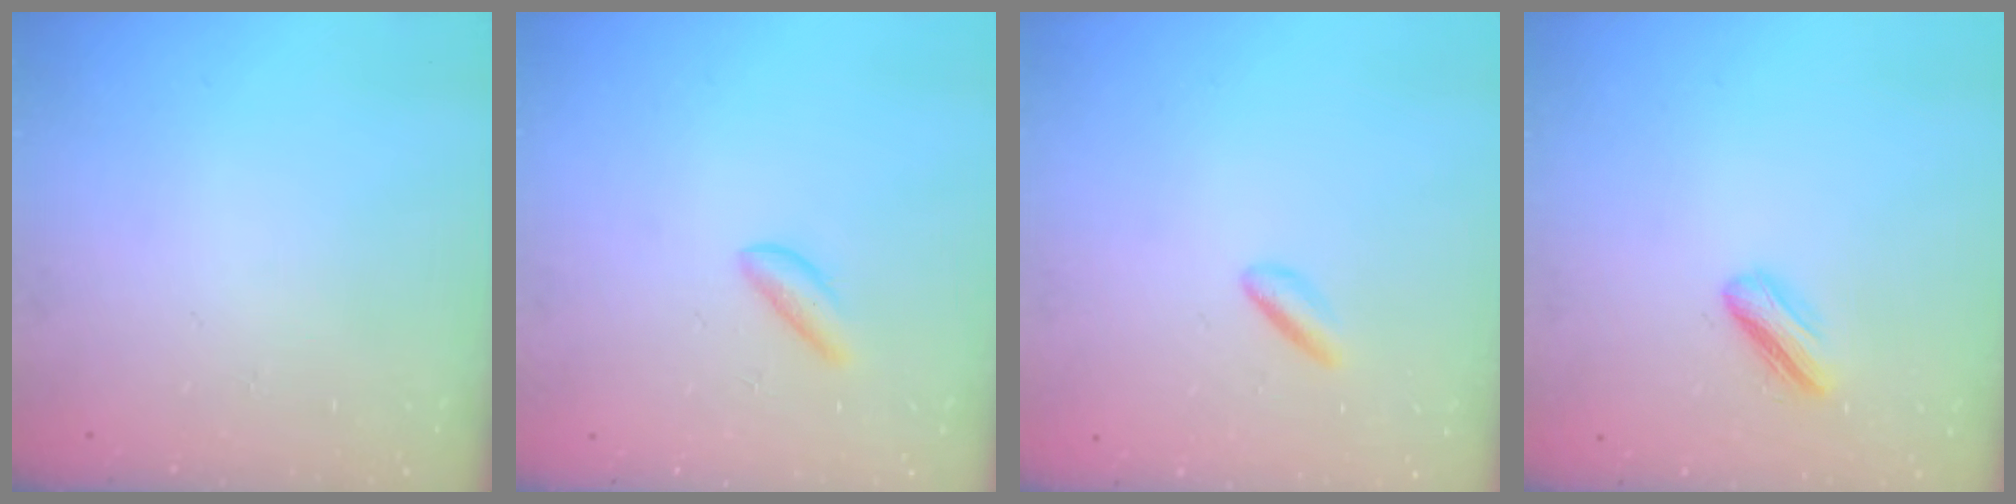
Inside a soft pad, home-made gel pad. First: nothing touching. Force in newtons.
{"total": 2.7, "press": 2.7, "slide": 0.3}
{"total": 1.8, "press": 1.6, "slide": 0.9}
{"total": 4.4, "press": 4.4, "slide": 0.4}